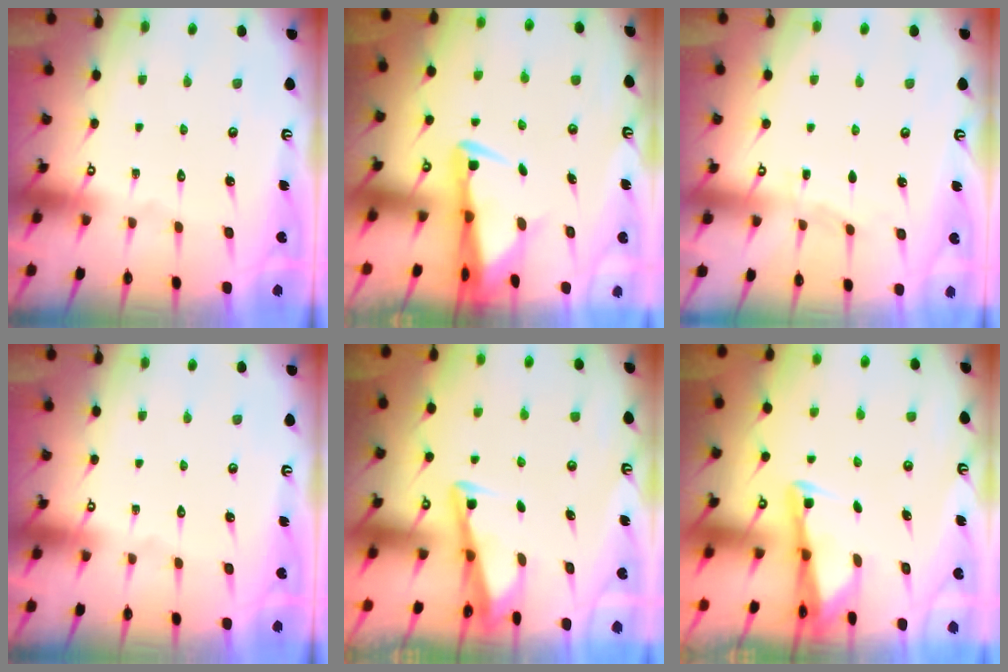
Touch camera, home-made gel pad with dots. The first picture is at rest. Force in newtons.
{"total": 3.2, "press": 3.1, "slide": 0.6}
{"total": 3.4, "press": 3.4, "slide": 0.3}
{"total": 0.0}
{"total": 3.3, "press": 3.3, "slide": 0.3}
{"total": 2.7, "press": 2.6, "slide": 0.2}